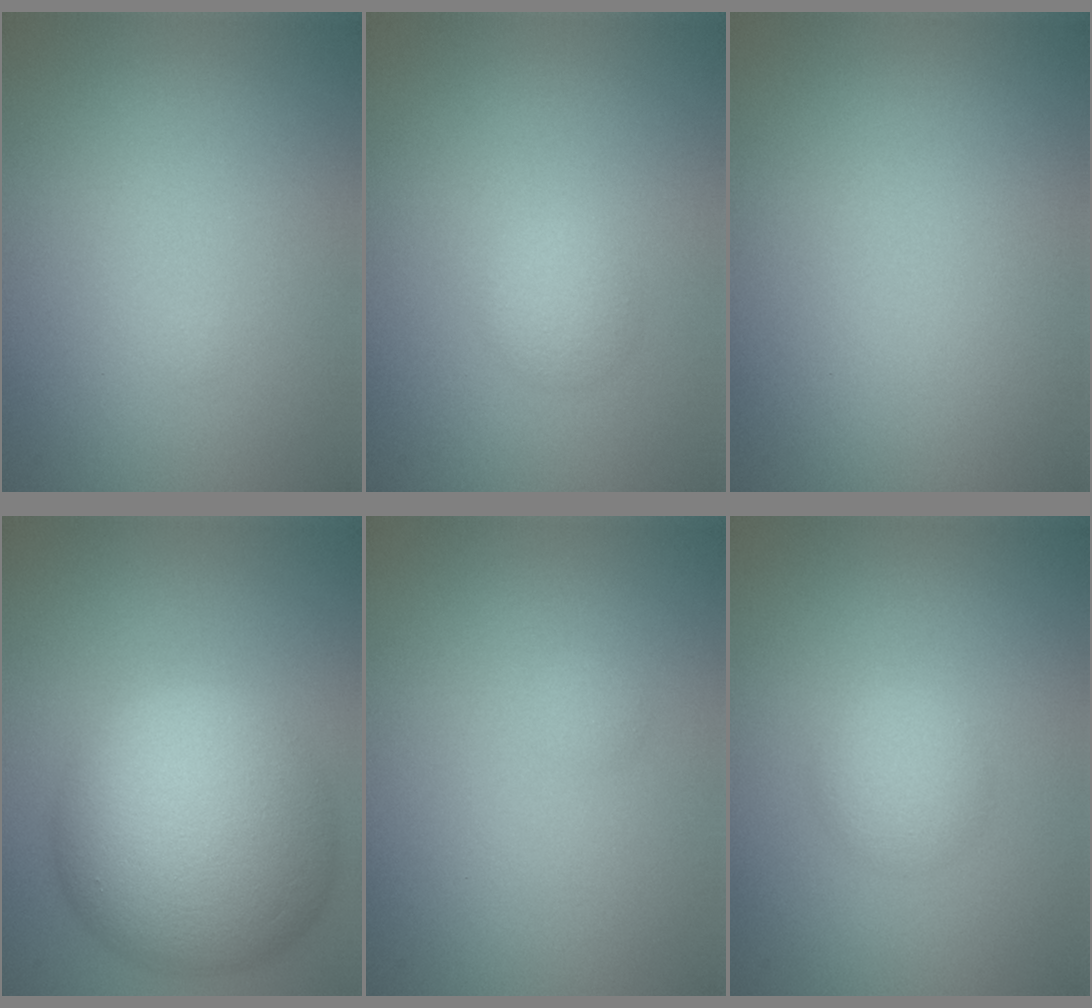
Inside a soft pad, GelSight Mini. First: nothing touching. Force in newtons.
{"total": 1.7, "press": 1.7, "slide": 0.2}
{"total": 0.0}
{"total": 13.0, "press": 13.0, "slide": 0.4}
{"total": 0.6, "press": 0.6, "slide": 0.1}
{"total": 2.4, "press": 2.4, "slide": 0.1}